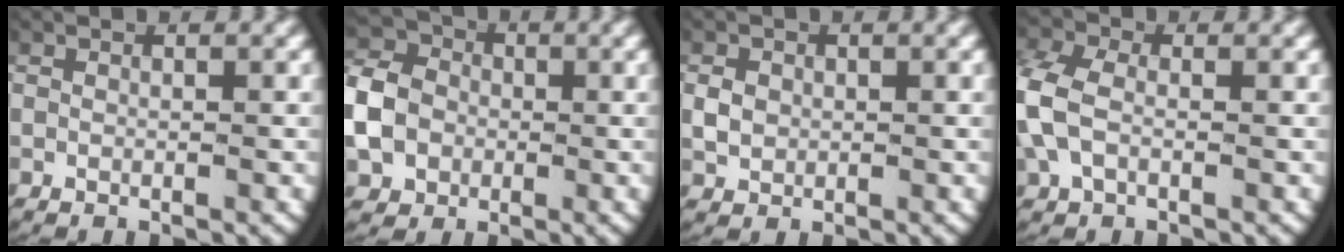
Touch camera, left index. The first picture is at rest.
{"total": 7.6, "force": [0.0, 6.6, 3.7], "torque": [-0.086, -0.007, -0.005]}
{"total": 1.4, "force": [0.0, 1.2, 0.7], "torque": [-0.023, -0.009, 0.010]}
{"total": 4.2, "force": [-0.1, 3.2, 2.7], "torque": [-0.091, -0.008, 0.002]}